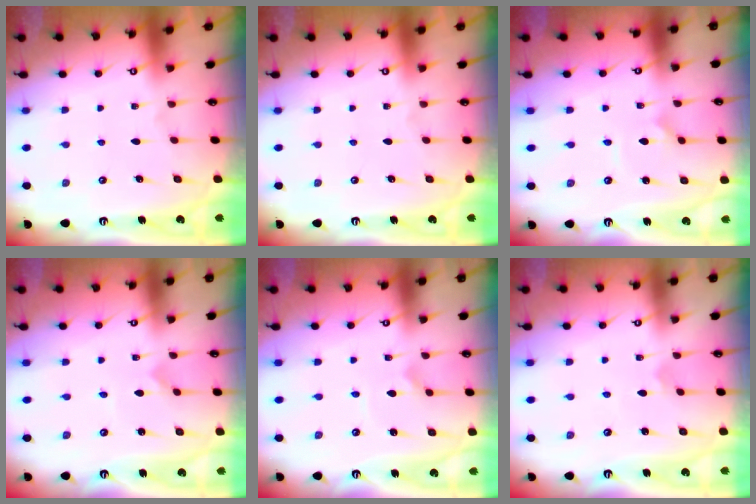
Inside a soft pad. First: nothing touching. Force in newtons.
{"total": 0.0}
{"total": 2.7, "press": 2.7, "slide": 0.4}
{"total": 0.0}
{"total": 1.6, "press": 1.6, "slide": 0.1}
{"total": 1.7, "press": 1.7, "slide": 0.1}